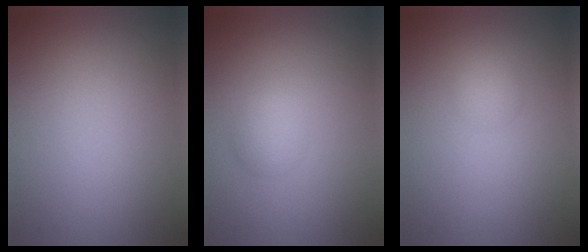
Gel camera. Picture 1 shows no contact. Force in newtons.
{"total": 1.7, "press": 1.7, "slide": 0.0}
{"total": 1.4, "press": 1.4, "slide": 0.0}